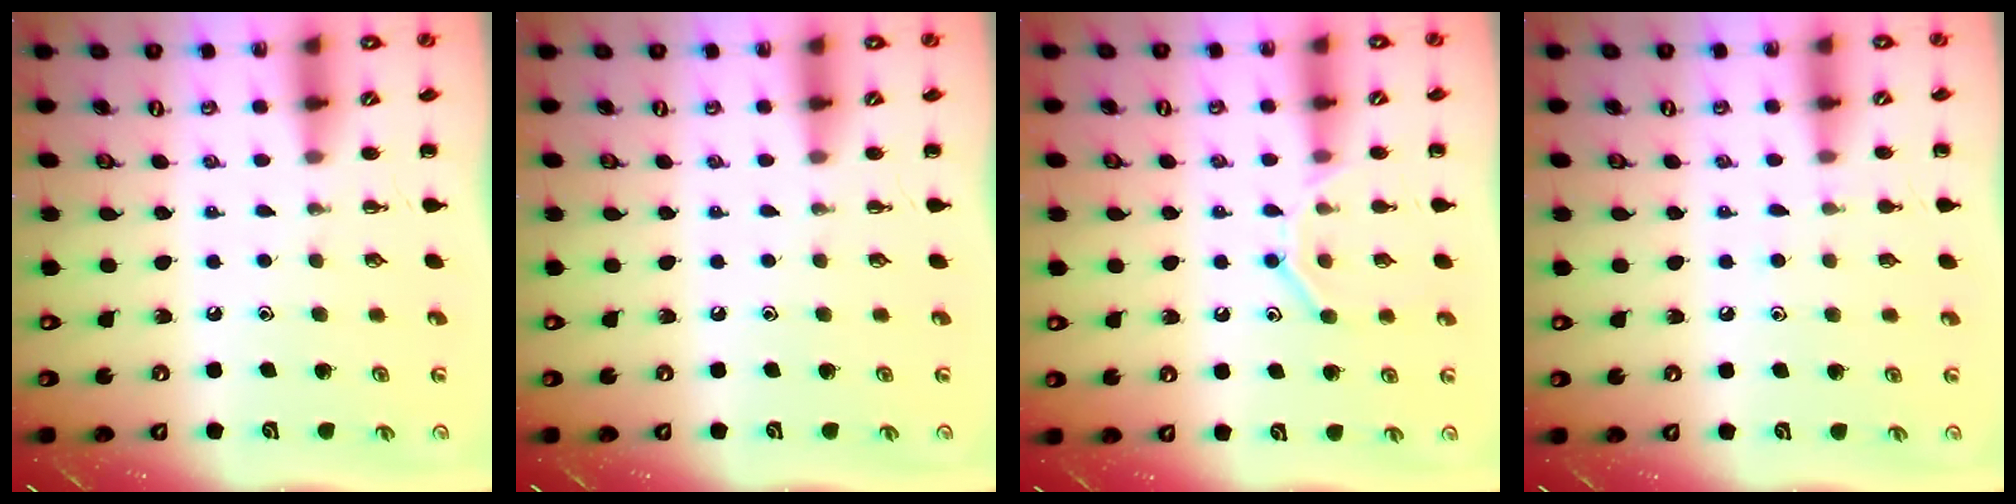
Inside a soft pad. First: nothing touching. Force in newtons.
{"total": 0.0}
{"total": 10.4, "press": 10.3, "slide": 1.6}
{"total": 4.0, "press": 3.7, "slide": 1.5}